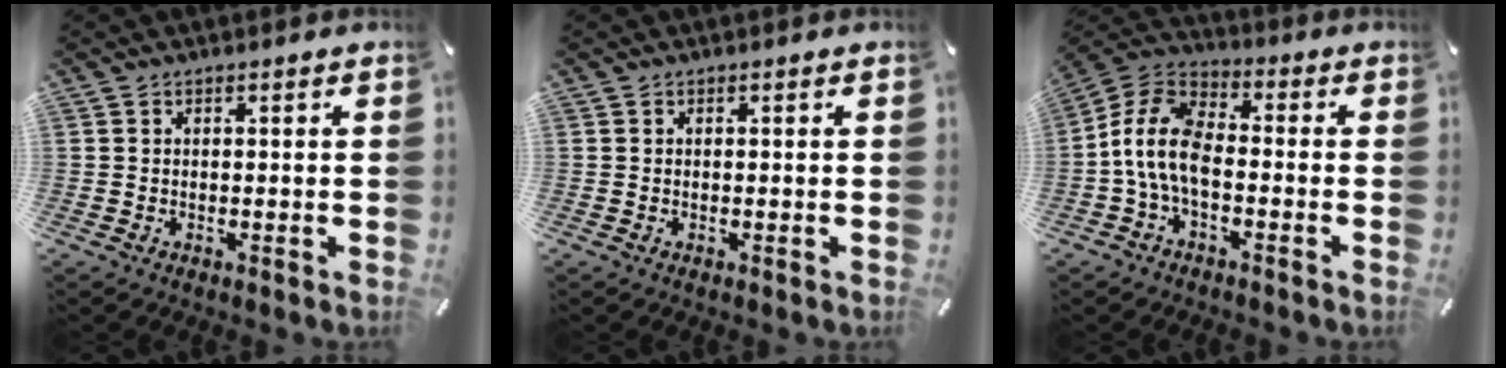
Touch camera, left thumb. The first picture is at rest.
{"total": 0.0}
{"total": 10.5, "force": [-3.7, 6.2, 7.6], "torque": [-0.178, 0.007, -0.074]}